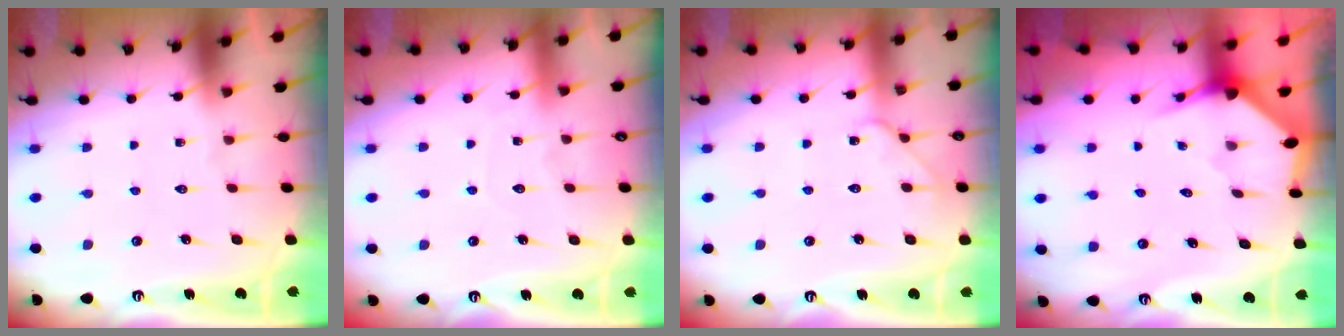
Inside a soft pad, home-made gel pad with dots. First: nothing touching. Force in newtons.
{"total": 3.3, "press": 3.3, "slide": 0.4}
{"total": 5.7, "press": 5.7, "slide": 0.8}
{"total": 2.8, "press": 2.8, "slide": 0.3}